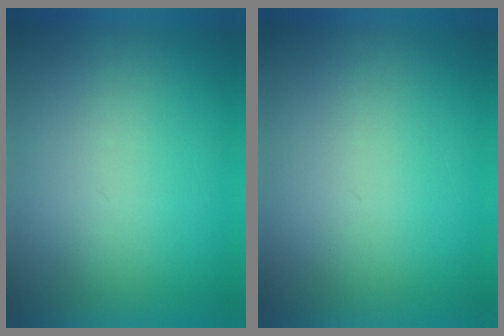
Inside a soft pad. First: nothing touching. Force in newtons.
{"total": 0.0}